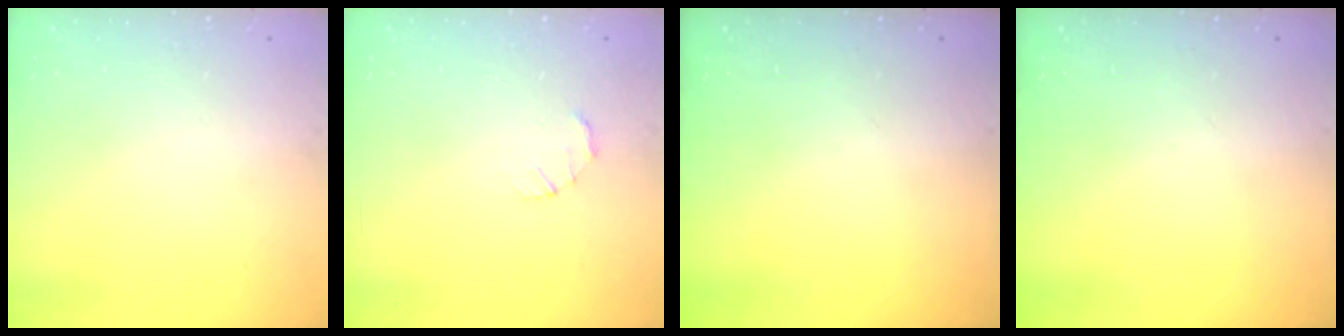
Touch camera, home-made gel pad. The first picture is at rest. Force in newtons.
{"total": 1.4, "press": 1.3, "slide": 0.3}
{"total": 0.0}
{"total": 0.0}